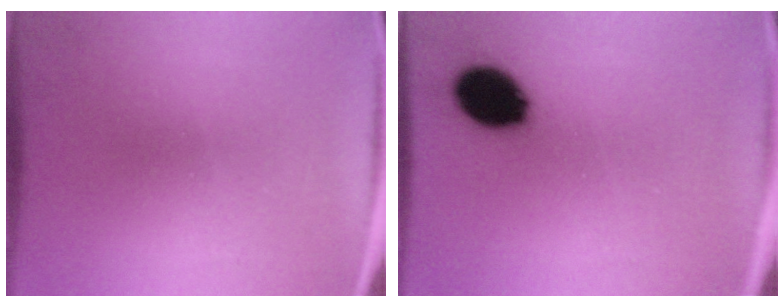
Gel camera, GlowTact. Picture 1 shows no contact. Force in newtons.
{"total": 12.2}